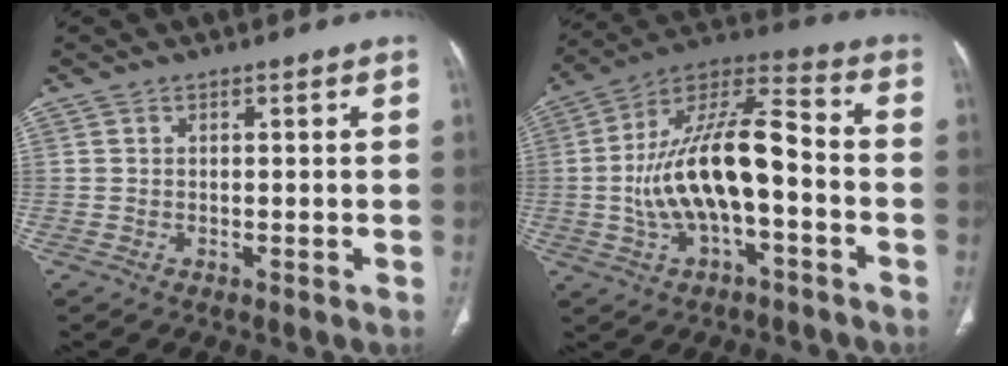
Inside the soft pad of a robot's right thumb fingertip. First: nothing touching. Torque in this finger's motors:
{"motor_torque": [2.60, 2.41, 1.78, -0.71, 0.51]}